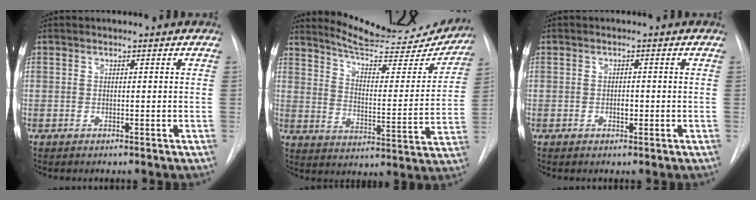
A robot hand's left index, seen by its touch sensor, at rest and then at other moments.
{"total": 20.5, "force": [19.4, 3.2, 5.8], "torque": [-0.079, -0.055, 0.254]}
{"total": 1.0, "force": [-0.2, 0.6, 0.8], "torque": [-0.015, 0.001, -0.003]}